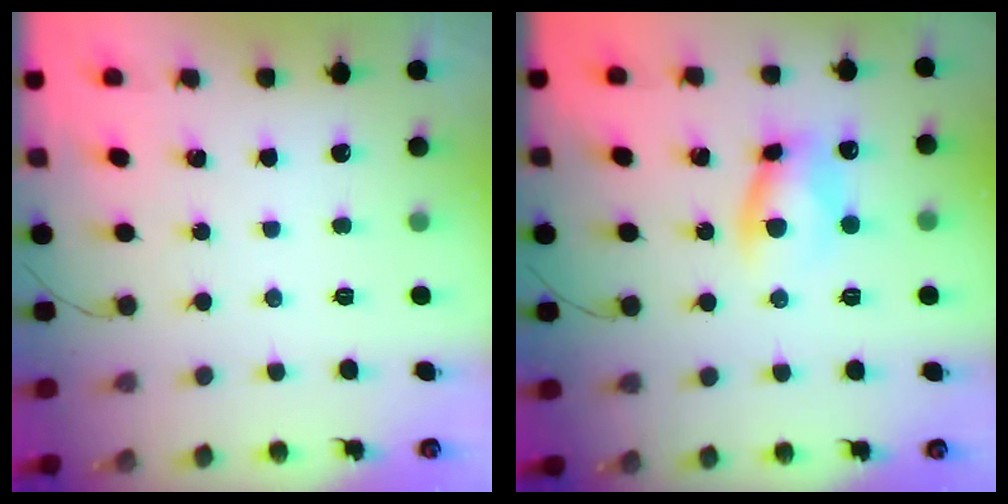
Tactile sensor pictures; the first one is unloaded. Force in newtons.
{"total": 7.3, "press": 7.3, "slide": 0.3}